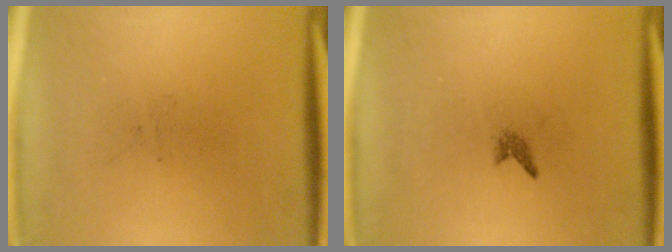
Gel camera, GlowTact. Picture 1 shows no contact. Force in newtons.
{"total": 0.7}